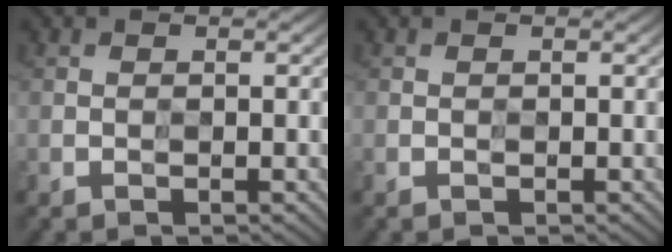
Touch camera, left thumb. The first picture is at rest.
{"total": 0.0}